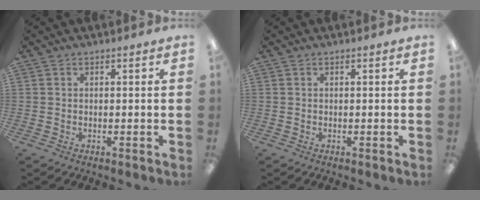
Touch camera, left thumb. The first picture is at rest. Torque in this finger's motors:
{"motor_torque": [-0.07, 0.09, -0.18, 0.08, 0.00]}